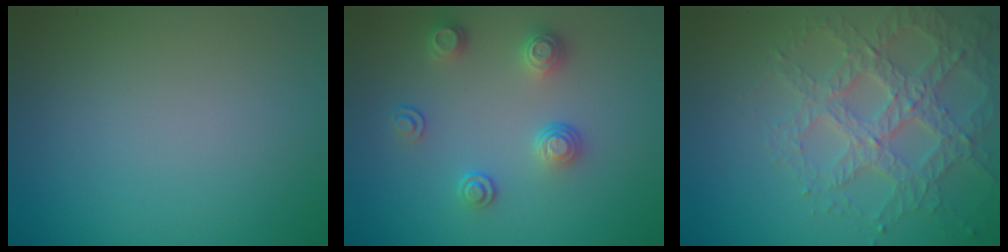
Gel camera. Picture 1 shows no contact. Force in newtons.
{"total": 2.7, "press": 2.5, "slide": 0.9}
{"total": 4.3, "press": 4.1, "slide": 1.2}